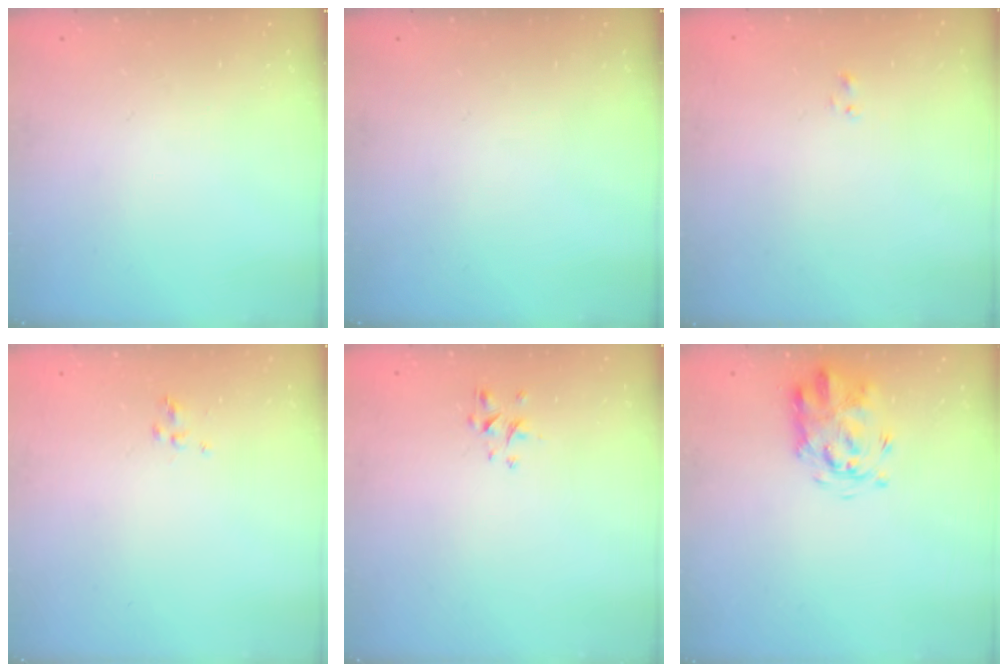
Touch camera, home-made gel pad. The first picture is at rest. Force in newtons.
{"total": 0.0}
{"total": 0.6, "press": 0.3, "slide": 0.5}
{"total": 2.5, "press": 2.2, "slide": 1.3}
{"total": 1.3, "press": 1.1, "slide": 0.6}
{"total": 3.5, "press": 3.4, "slide": 0.9}